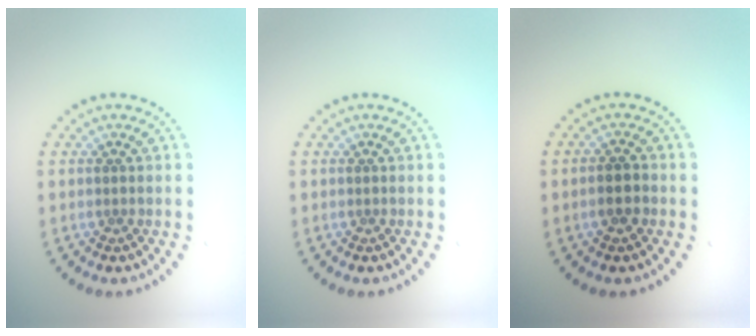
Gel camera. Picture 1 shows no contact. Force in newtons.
{"total": 0.0}
{"total": 1.9, "press": 1.8, "slide": 0.6}